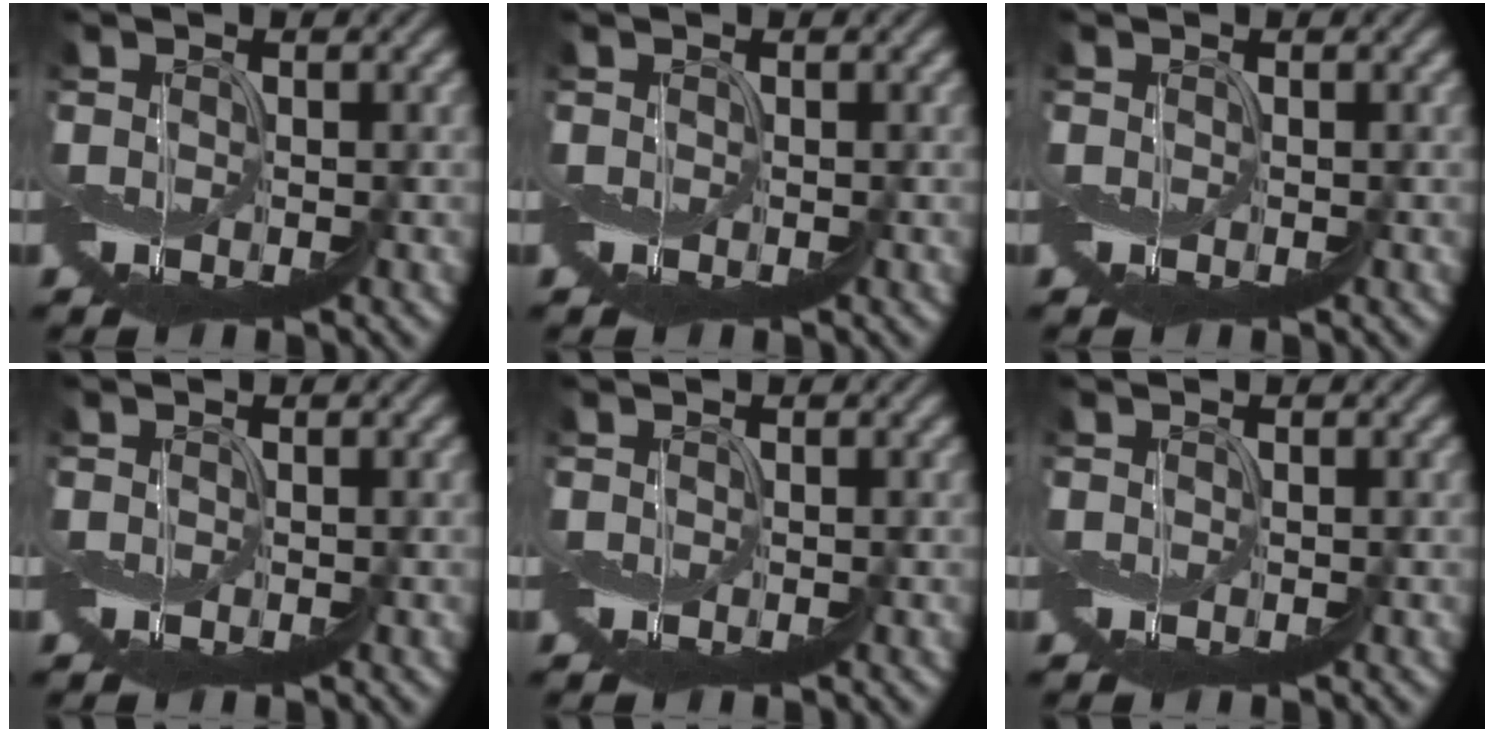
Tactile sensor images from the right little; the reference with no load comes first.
{"total": 0.0}
{"total": 0.0}
{"total": 0.0}
{"total": 0.0}
{"total": 0.0}